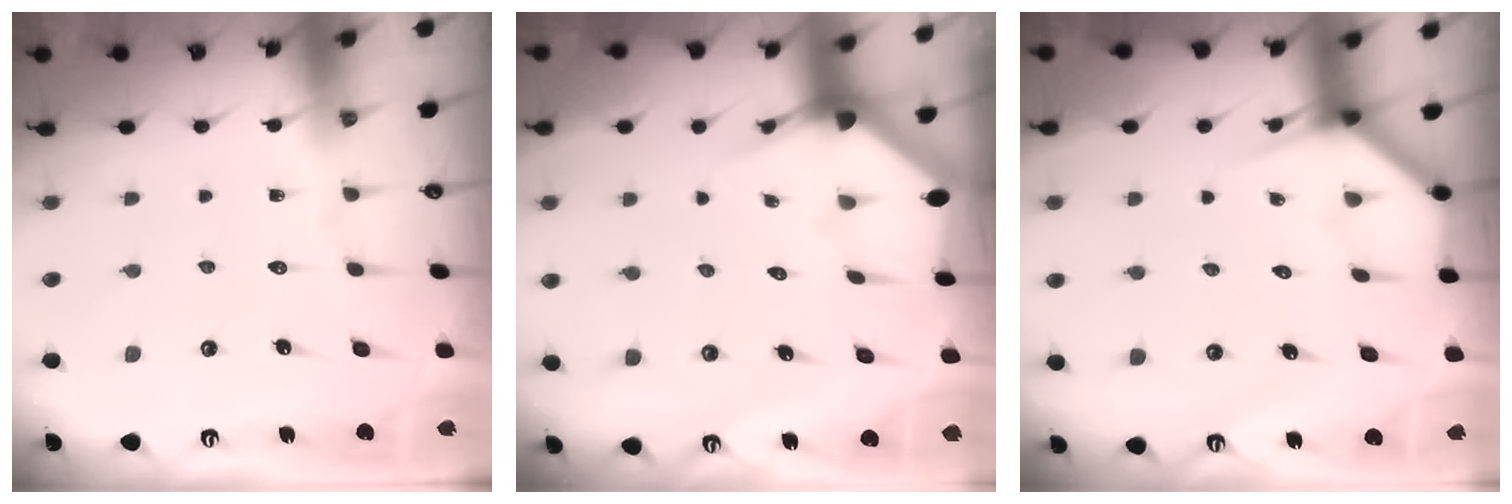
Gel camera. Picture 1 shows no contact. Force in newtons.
{"total": 2.8, "press": 2.8, "slide": 0.2}
{"total": 3.9, "press": 3.9, "slide": 0.4}